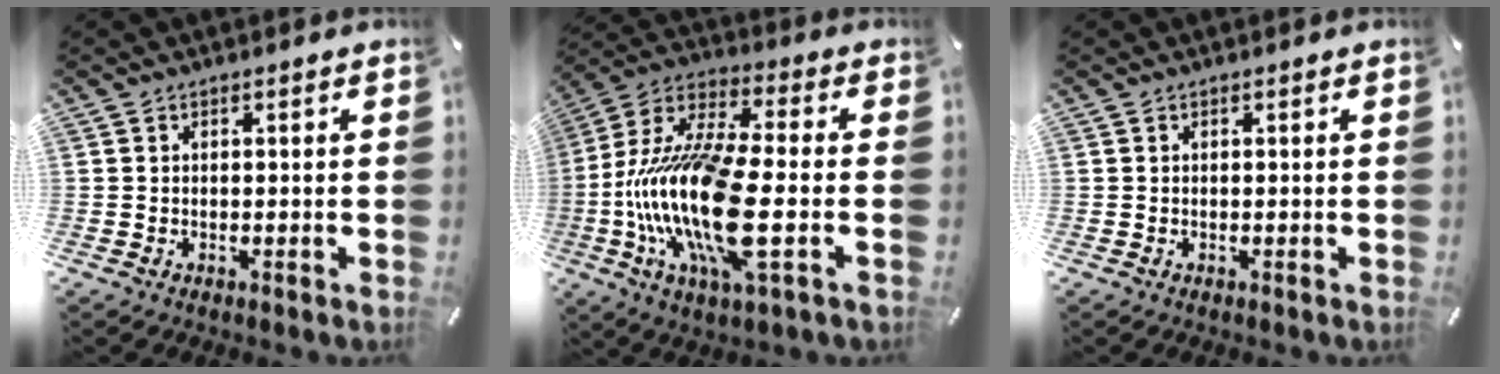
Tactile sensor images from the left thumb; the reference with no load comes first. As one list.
[{"total": 22.1, "force": [-4.7, 7.0, 20.4], "torque": [-0.447, -0.017, -0.084]}, {"total": 0.0}]